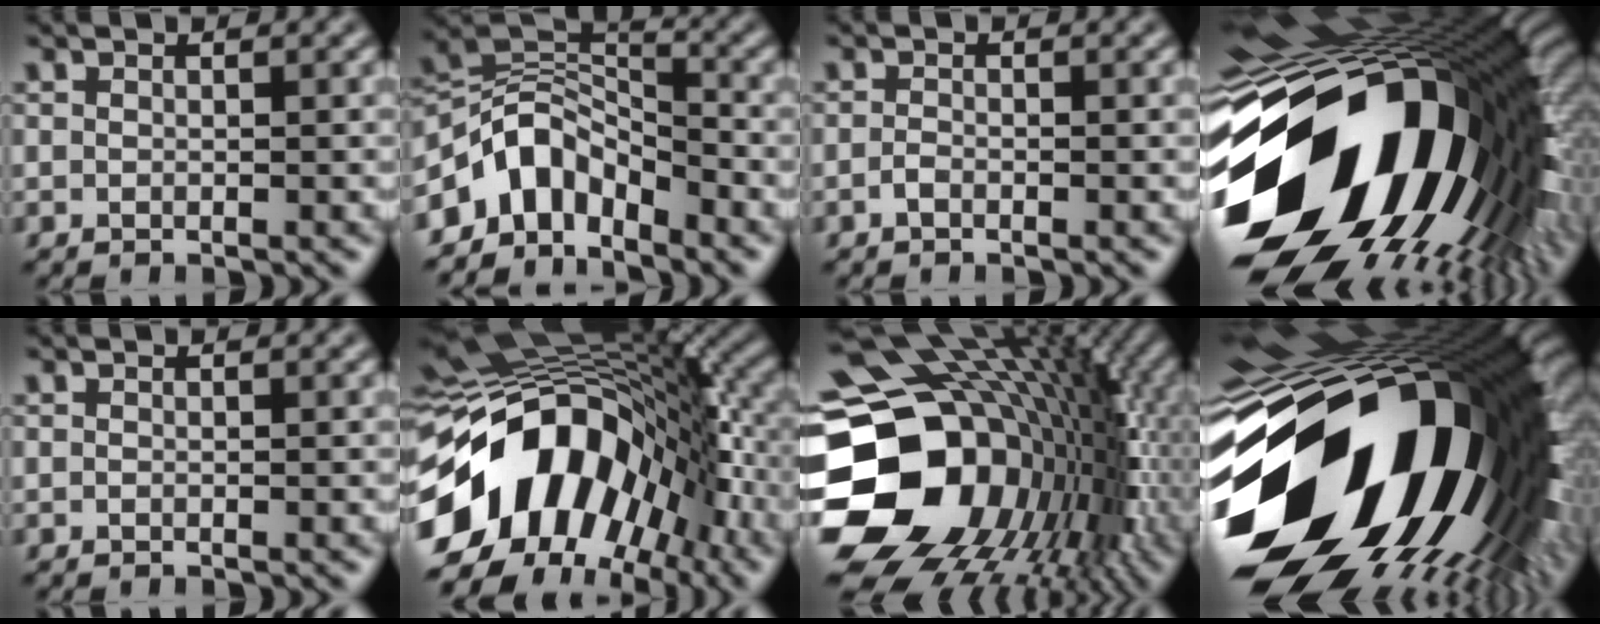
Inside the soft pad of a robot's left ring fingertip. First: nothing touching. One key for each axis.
{"total": 6.1, "fx": -4.1, "fy": 3.4, "fz": 3.0, "tx": -0.034, "ty": 0.005, "tz": -0.086}
{"total": 0.7, "fx": -0.5, "fy": 0.3, "fz": 0.5, "tx": -0.012, "ty": 0.000, "tz": -0.011}
{"total": 20.4, "fx": -4.7, "fy": 12.4, "fz": 15.4, "tx": -0.277, "ty": -0.066, "tz": -0.069}
{"total": 0.0}
{"total": 16.4, "fx": -5.4, "fy": 10.8, "fz": 11.1, "tx": -0.180, "ty": 0.000, "tz": -0.099}
{"total": 19.2, "fx": -1.7, "fy": 15.6, "fz": 11.0, "tx": -0.224, "ty": -0.017, "tz": -0.005}
{"total": 21.6, "fx": -4.1, "fy": 12.2, "fz": 17.4, "tx": -0.300, "ty": -0.080, "tz": -0.057}